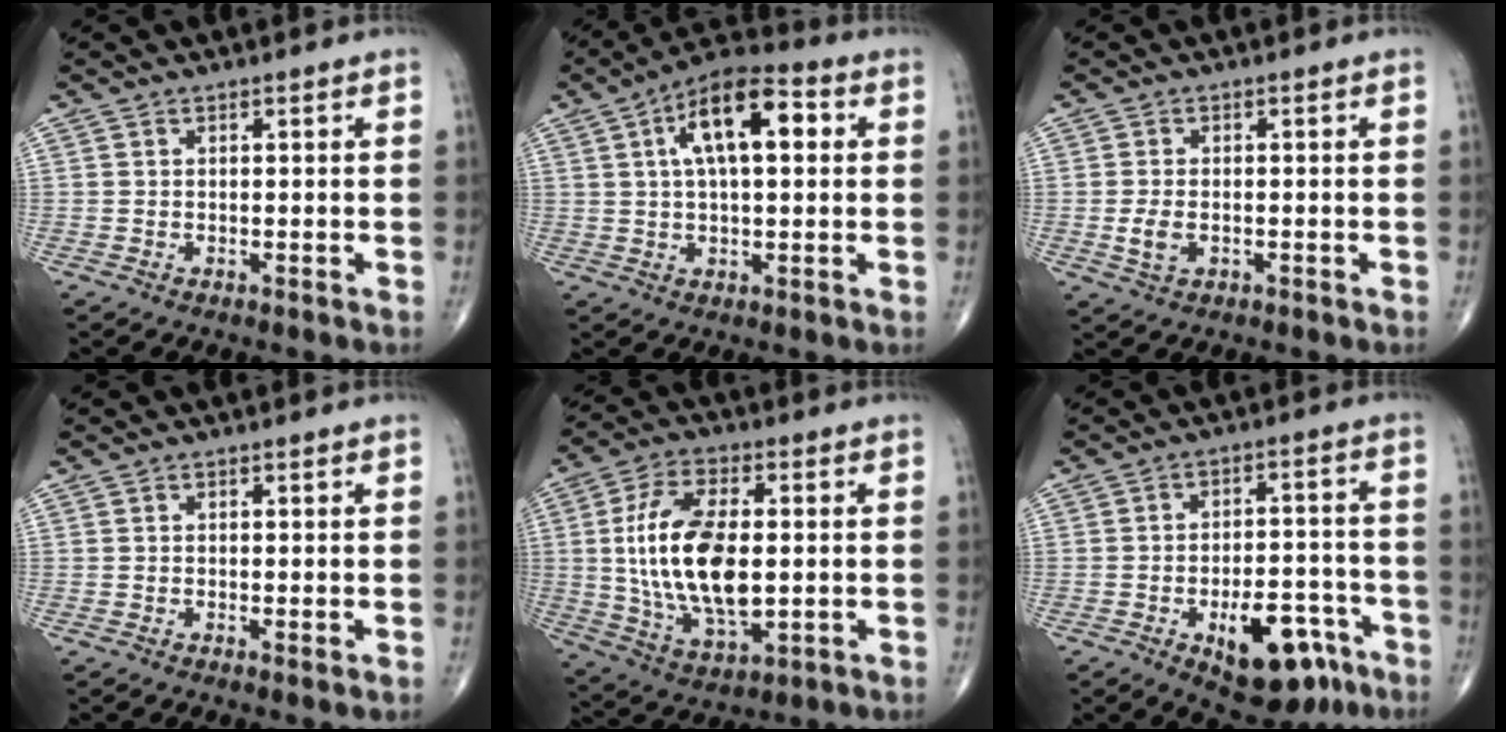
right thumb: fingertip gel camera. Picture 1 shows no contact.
{"total": 13.8, "force": [3.6, 6.1, 11.9], "torque": [-0.189, 0.022, 0.051]}
{"total": 3.4, "force": [-0.8, 2.0, 2.6], "torque": [-0.053, 0.001, -0.012]}
{"total": 0.8, "force": [-0.1, 0.2, 0.8], "torque": [-0.016, -0.004, -0.005]}
{"total": 18.8, "force": [0.6, 9.2, 16.3], "torque": [-0.309, -0.009, 0.017]}
{"total": 14.4, "force": [-7.0, 7.1, 10.5], "torque": [-0.116, 0.042, -0.088]}